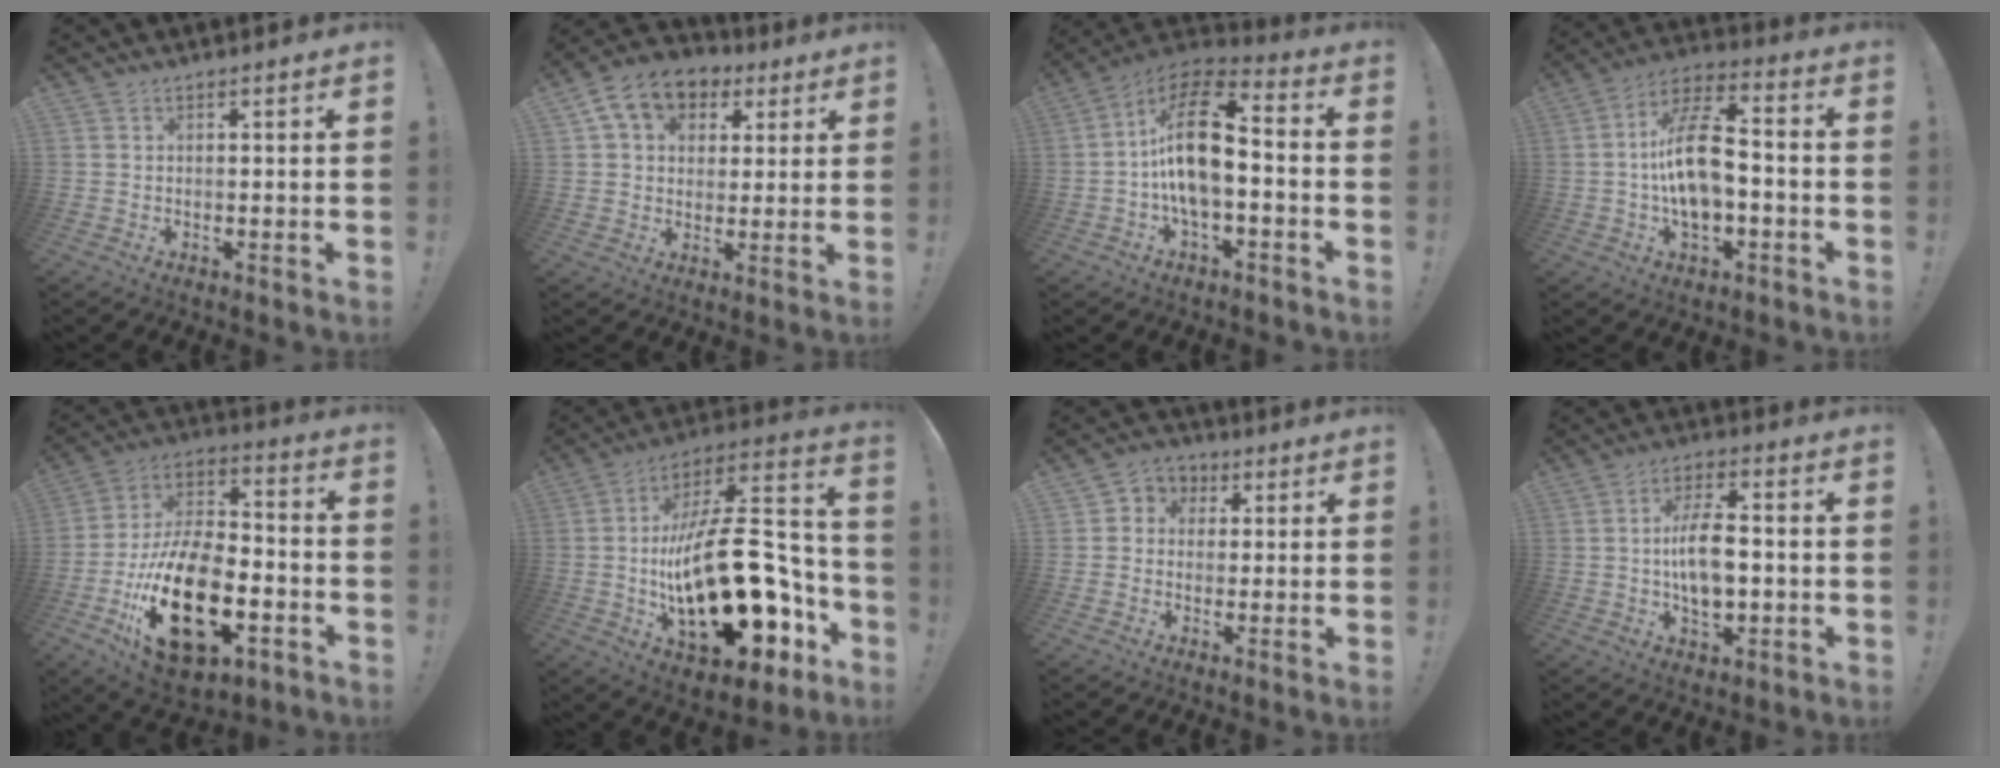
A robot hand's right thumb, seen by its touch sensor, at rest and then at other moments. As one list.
[{"total": 12.0, "force": [5.0, 9.2, 5.9], "torque": [-0.091, -0.013, 0.101]}, {"total": 17.9, "force": [-0.8, 8.9, 15.4], "torque": [-0.263, 0.019, -0.011]}, {"total": 15.6, "force": [-1.6, 8.1, 13.3], "torque": [-0.235, 0.017, -0.029]}, {"total": 25.7, "force": [-9.7, 13.8, 19.5], "torque": [-0.368, 0.057, -0.153]}, {"total": 29.6, "force": [-5.9, 13.6, 25.6], "torque": [-0.458, 0.026, -0.088]}, {"total": 4.8, "force": [-0.7, 4.5, 1.5], "torque": [-0.014, 0.011, -0.010]}, {"total": 11.5, "force": [-0.9, 6.2, 9.7], "torque": [-0.174, 0.007, -0.017]}]